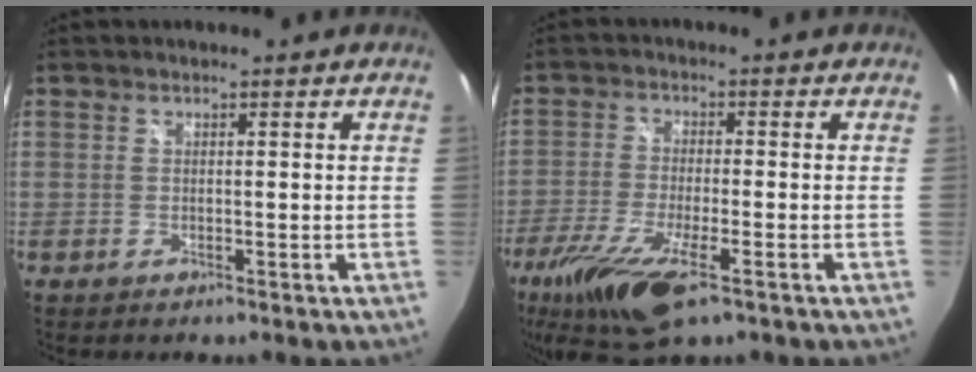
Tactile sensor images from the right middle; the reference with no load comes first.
{"total": 13.5, "force": [-8.0, 3.8, 10.2], "torque": [-0.223, -0.048, -0.150]}